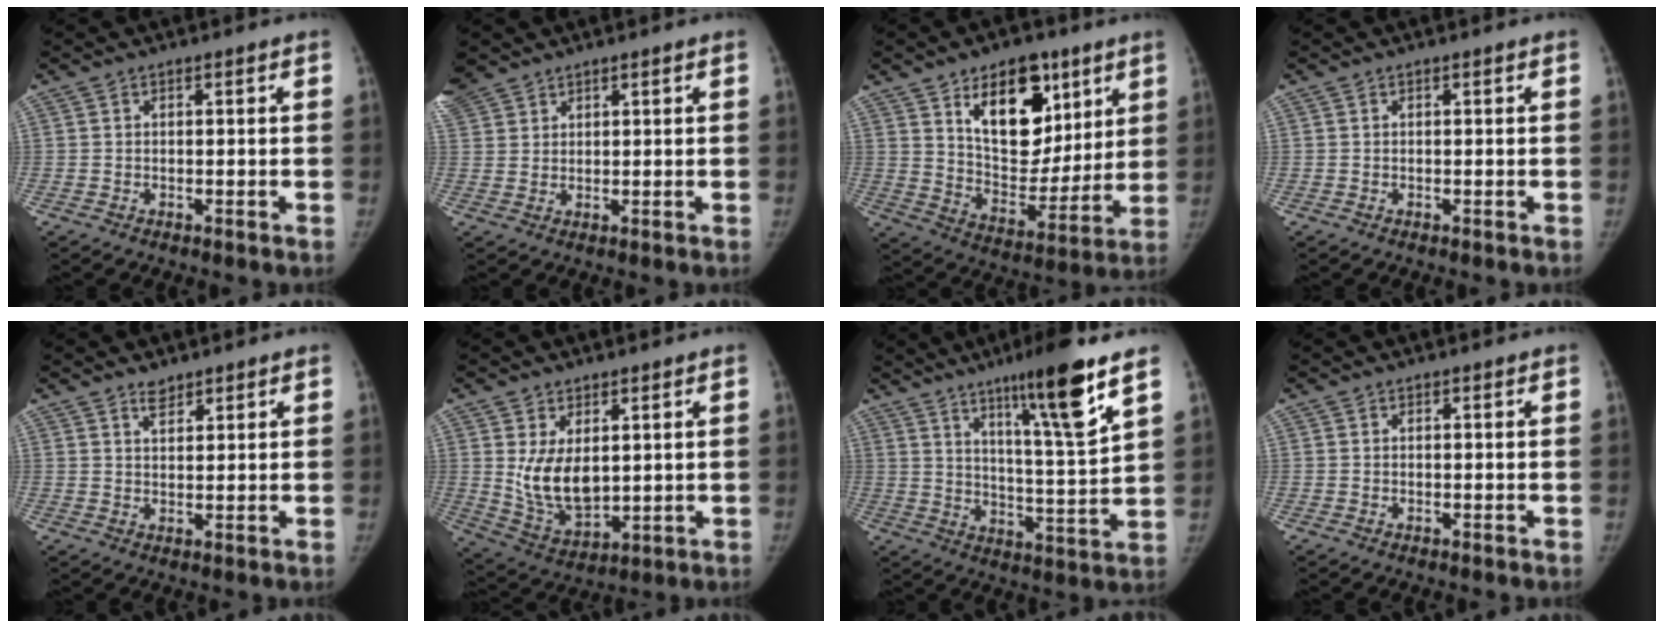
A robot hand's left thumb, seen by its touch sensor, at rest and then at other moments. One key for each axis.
{"total": 7.0, "fx": 5.0, "fy": 4.5, "fz": 1.7, "tx": -0.041, "ty": 0.010, "tz": 0.109}
{"total": 18.2, "fx": 9.0, "fy": 10.9, "fz": 11.4, "tx": -0.109, "ty": -0.056, "tz": 0.153}
{"total": 0.0}
{"total": 2.6, "fx": 2.1, "fy": 1.2, "fz": 0.8, "tx": 0.002, "ty": -0.017, "tz": 0.035}
{"total": 10.1, "fx": 2.2, "fy": 6.4, "fz": 7.5, "tx": -0.108, "ty": -0.029, "tz": 0.062}
{"total": 15.7, "fx": 9.3, "fy": 0.9, "fz": 12.6, "tx": -0.194, "ty": -0.058, "tz": 0.150}
{"total": 0.0}